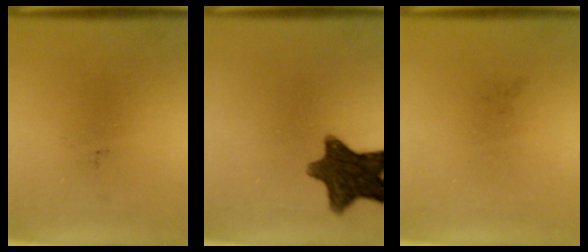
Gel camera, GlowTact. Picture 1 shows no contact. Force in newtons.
{"total": 11.4}
{"total": 0.0}